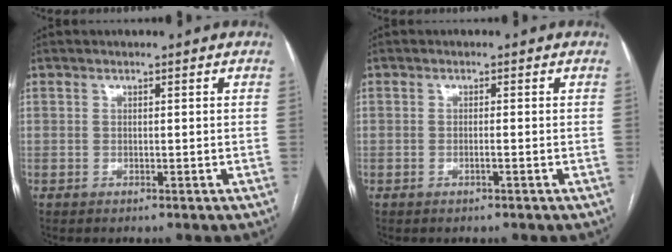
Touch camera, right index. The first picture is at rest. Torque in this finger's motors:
{"motor_torque": [-0.39, 0.46, -0.05, 0.00]}